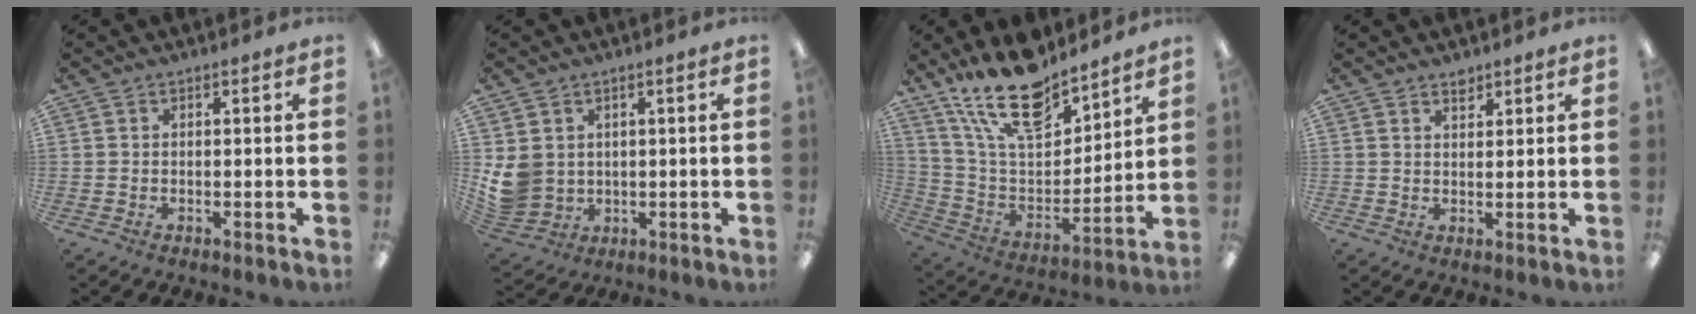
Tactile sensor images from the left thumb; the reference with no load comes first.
{"total": 6.9, "force": [1.7, 6.1, 2.7], "torque": [-0.073, -0.005, 0.037]}
{"total": 19.9, "force": [15.4, 7.8, 9.8], "torque": [-0.192, -0.090, 0.274]}
{"total": 2.3, "force": [2.0, 0.9, 0.5], "torque": [0.004, -0.012, 0.034]}